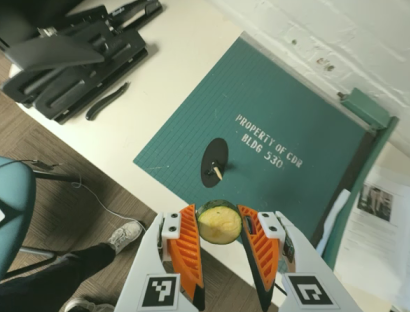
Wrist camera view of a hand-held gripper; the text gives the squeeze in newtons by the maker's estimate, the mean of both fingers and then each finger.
{"total": 9.6, "left": 9.2, "right": 9.9}